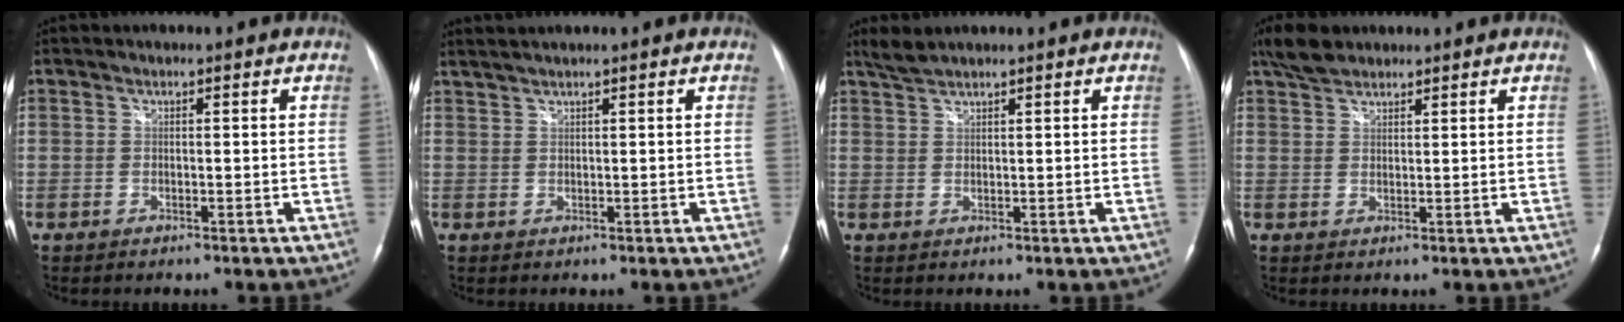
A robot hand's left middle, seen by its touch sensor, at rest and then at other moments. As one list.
[{"total": 2.5, "force": [2.2, -0.3, 1.3], "torque": [-0.027, 0.015, 0.045]}, {"total": 2.2, "force": [2.1, -0.1, 0.6], "torque": [-0.018, 0.011, 0.046]}, {"total": 4.1, "force": [3.4, 1.7, 1.4], "torque": [-0.035, 0.014, 0.068]}]